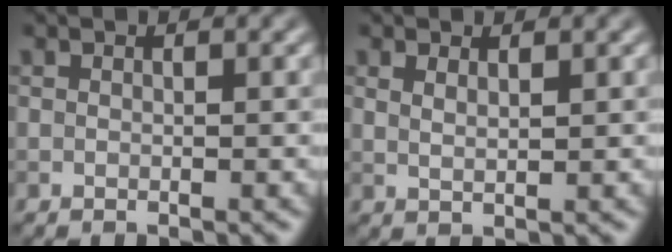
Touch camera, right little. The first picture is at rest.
{"total": 1.2, "force": [0.8, 0.3, 0.9], "torque": [-0.017, -0.002, 0.015]}